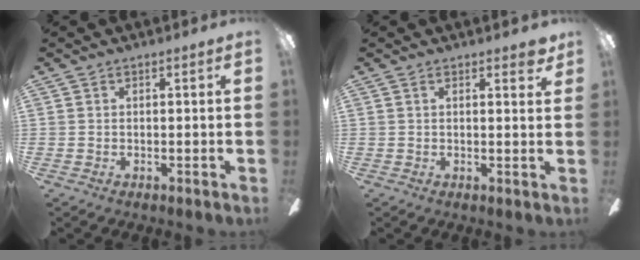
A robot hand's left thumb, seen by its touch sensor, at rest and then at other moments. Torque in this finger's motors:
{"motor_torque": [0.00, 0.01, -0.14, 0.04, -0.01]}